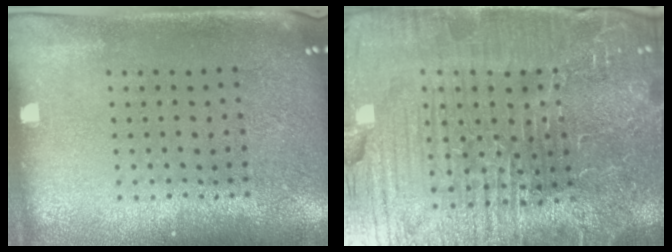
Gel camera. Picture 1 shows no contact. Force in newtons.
{"total": 6.2, "press": 5.8, "slide": 2.3}